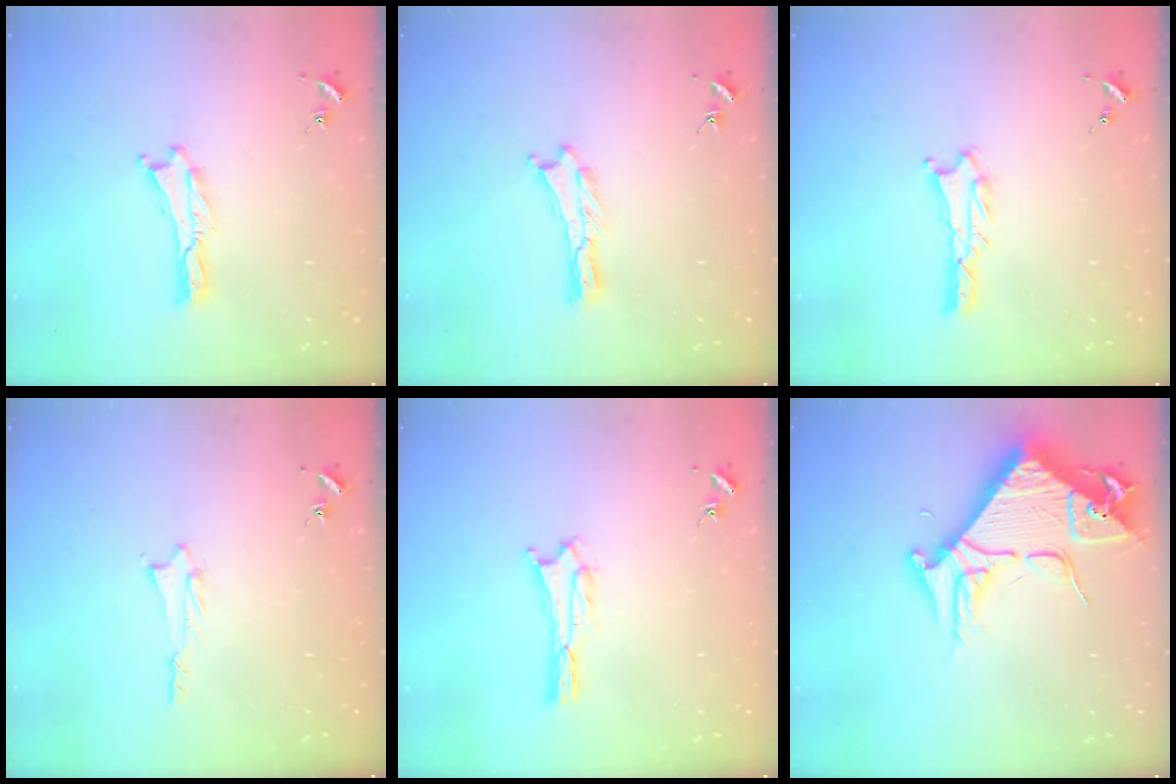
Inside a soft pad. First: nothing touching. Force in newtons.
{"total": 0.0}
{"total": 1.3, "press": 1.3, "slide": 0.3}
{"total": 1.4, "press": 1.4, "slide": 0.2}
{"total": 1.7, "press": 1.7, "slide": 0.3}
{"total": 9.8, "press": 9.8, "slide": 1.1}